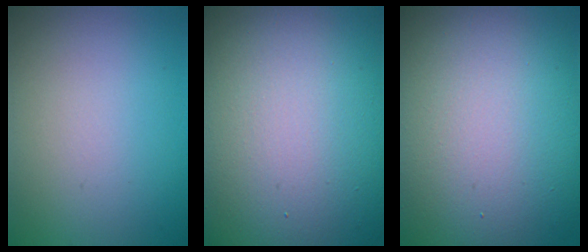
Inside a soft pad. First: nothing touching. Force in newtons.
{"total": 23.6, "press": 23.5, "slide": 1.6}
{"total": 17.3, "press": 17.3, "slide": 1.2}